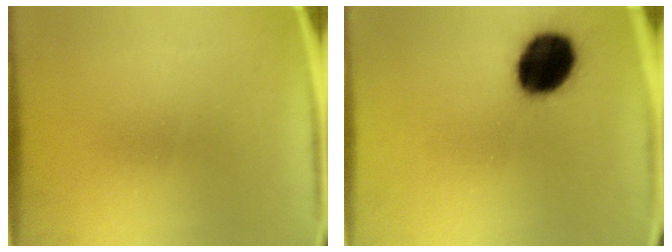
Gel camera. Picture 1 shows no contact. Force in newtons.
{"total": 15.5}